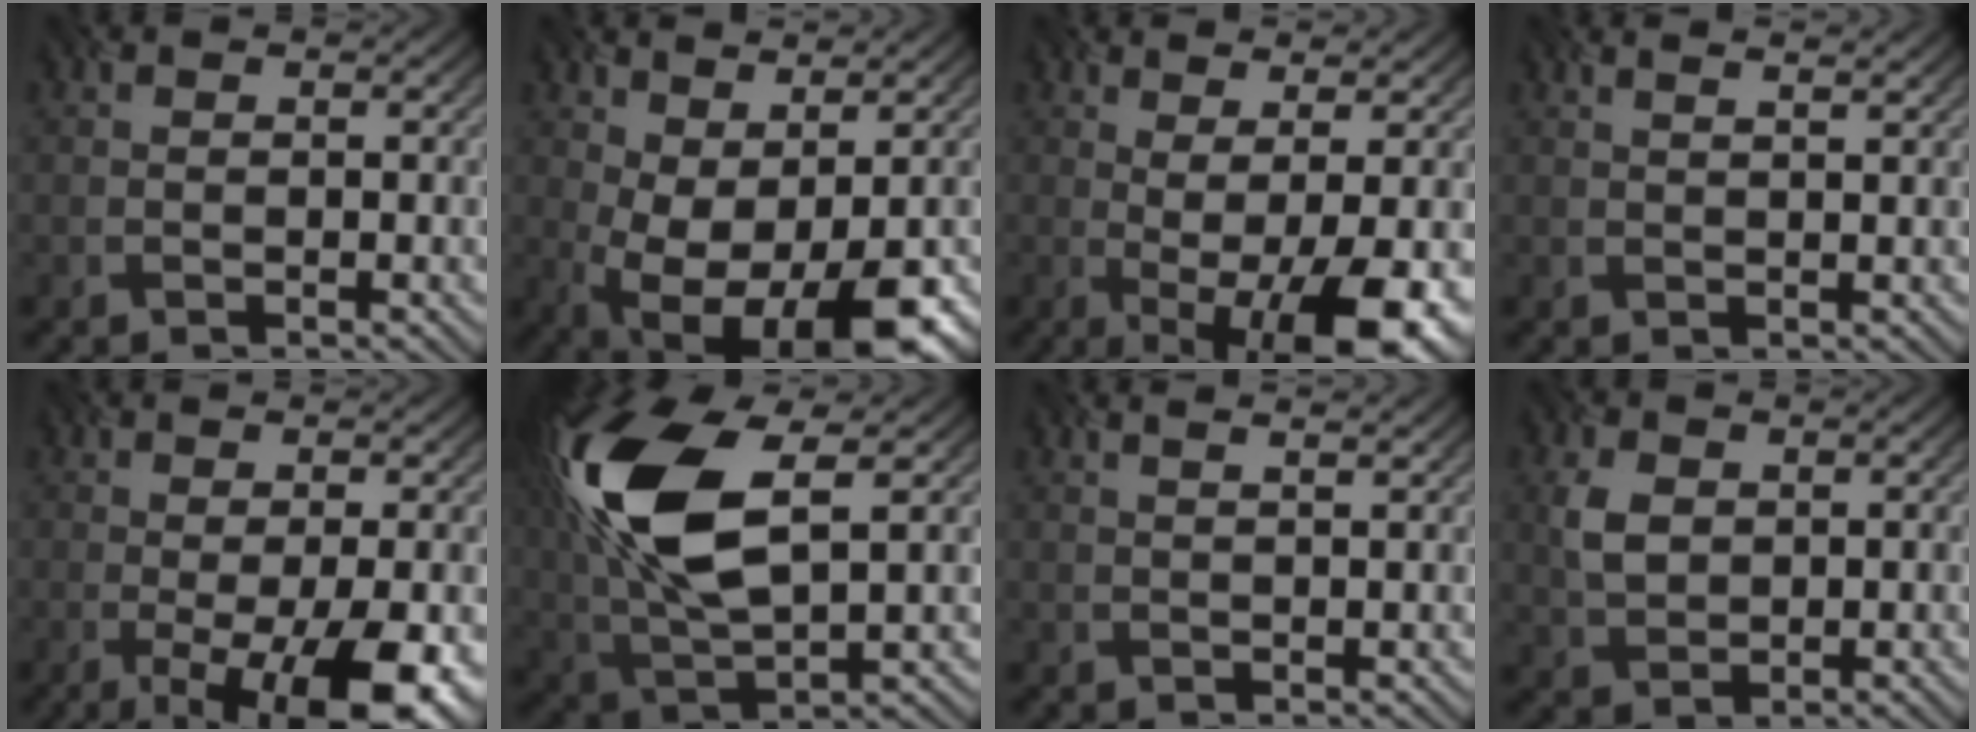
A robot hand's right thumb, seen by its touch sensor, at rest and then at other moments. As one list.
[{"total": 12.5, "force": [-3.1, 5.9, 10.5], "torque": [-0.175, -0.012, -0.011]}, {"total": 11.0, "force": [-2.1, 3.2, 10.3], "torque": [-0.128, 0.021, -0.014]}, {"total": 2.0, "force": [1.9, 0.3, 0.8], "torque": [-0.004, 0.020, 0.009]}, {"total": 12.6, "force": [-4.4, 4.5, 10.9], "torque": [-0.141, -0.016, -0.038]}, {"total": 13.3, "force": [3.6, 6.0, 11.3], "torque": [-0.288, 0.017, 0.077]}, {"total": 1.7, "force": [1.6, 0.3, 0.6], "torque": [-0.001, 0.017, 0.006]}, {"total": 2.5, "force": [0.7, 2.1, 1.1], "torque": [-0.044, 0.007, 0.021]}]